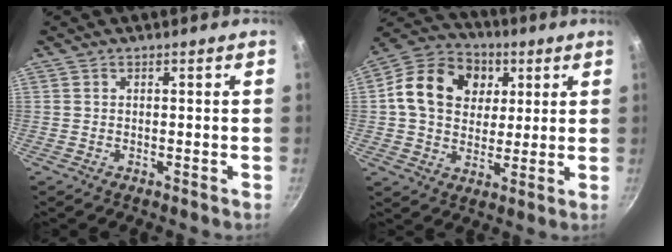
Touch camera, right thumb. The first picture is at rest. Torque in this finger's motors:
{"motor_torque": [-0.75, 1.58, 0.61, -0.46, 0.33]}